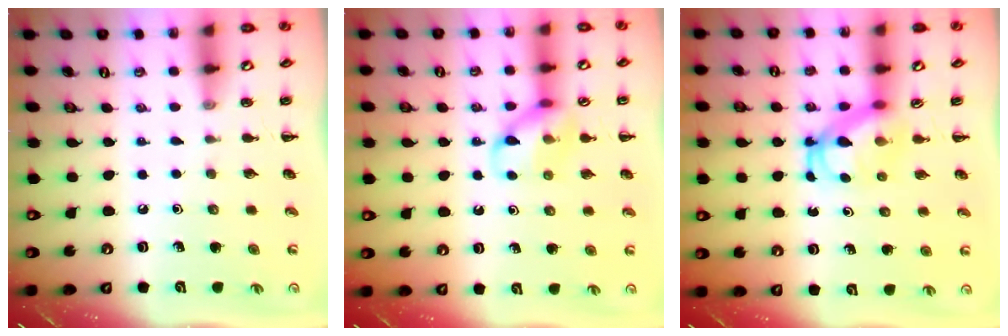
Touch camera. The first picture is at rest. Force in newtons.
{"total": 11.9, "press": 11.8, "slide": 1.2}
{"total": 5.4, "press": 5.3, "slide": 1.0}